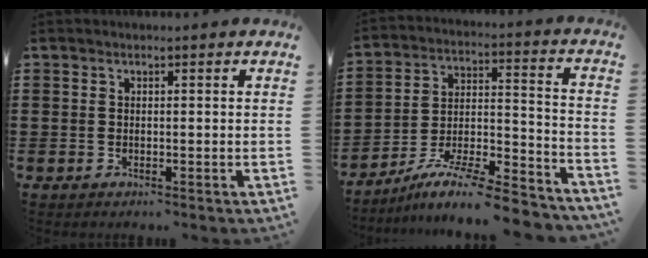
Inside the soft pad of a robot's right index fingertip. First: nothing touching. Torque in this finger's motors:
{"motor_torque": [1.08, 1.06, 0.31, 0.04]}